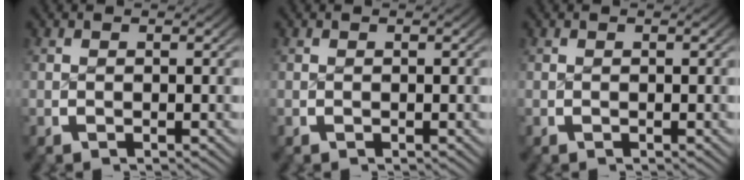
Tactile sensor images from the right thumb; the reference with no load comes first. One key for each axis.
{"total": 0.0}
{"total": 0.0}